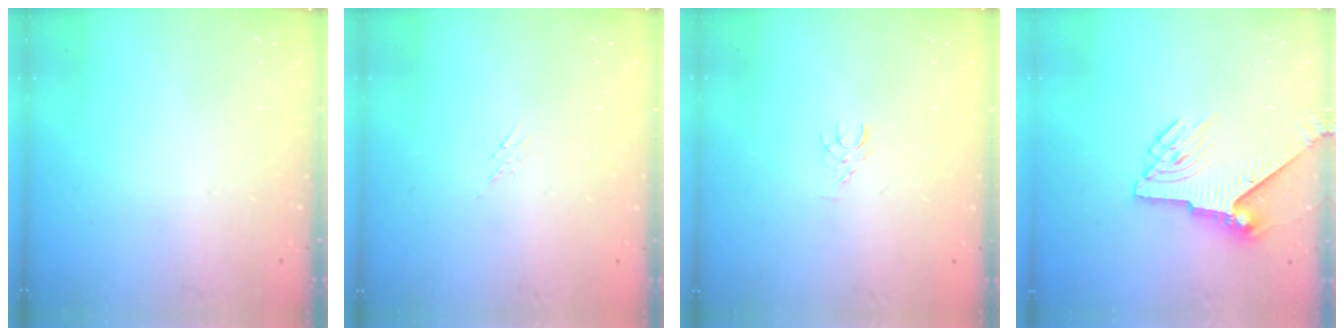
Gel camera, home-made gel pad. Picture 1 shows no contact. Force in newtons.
{"total": 2.6, "press": 2.6, "slide": 0.2}
{"total": 3.5, "press": 3.5, "slide": 0.3}
{"total": 7.4, "press": 7.4, "slide": 0.2}